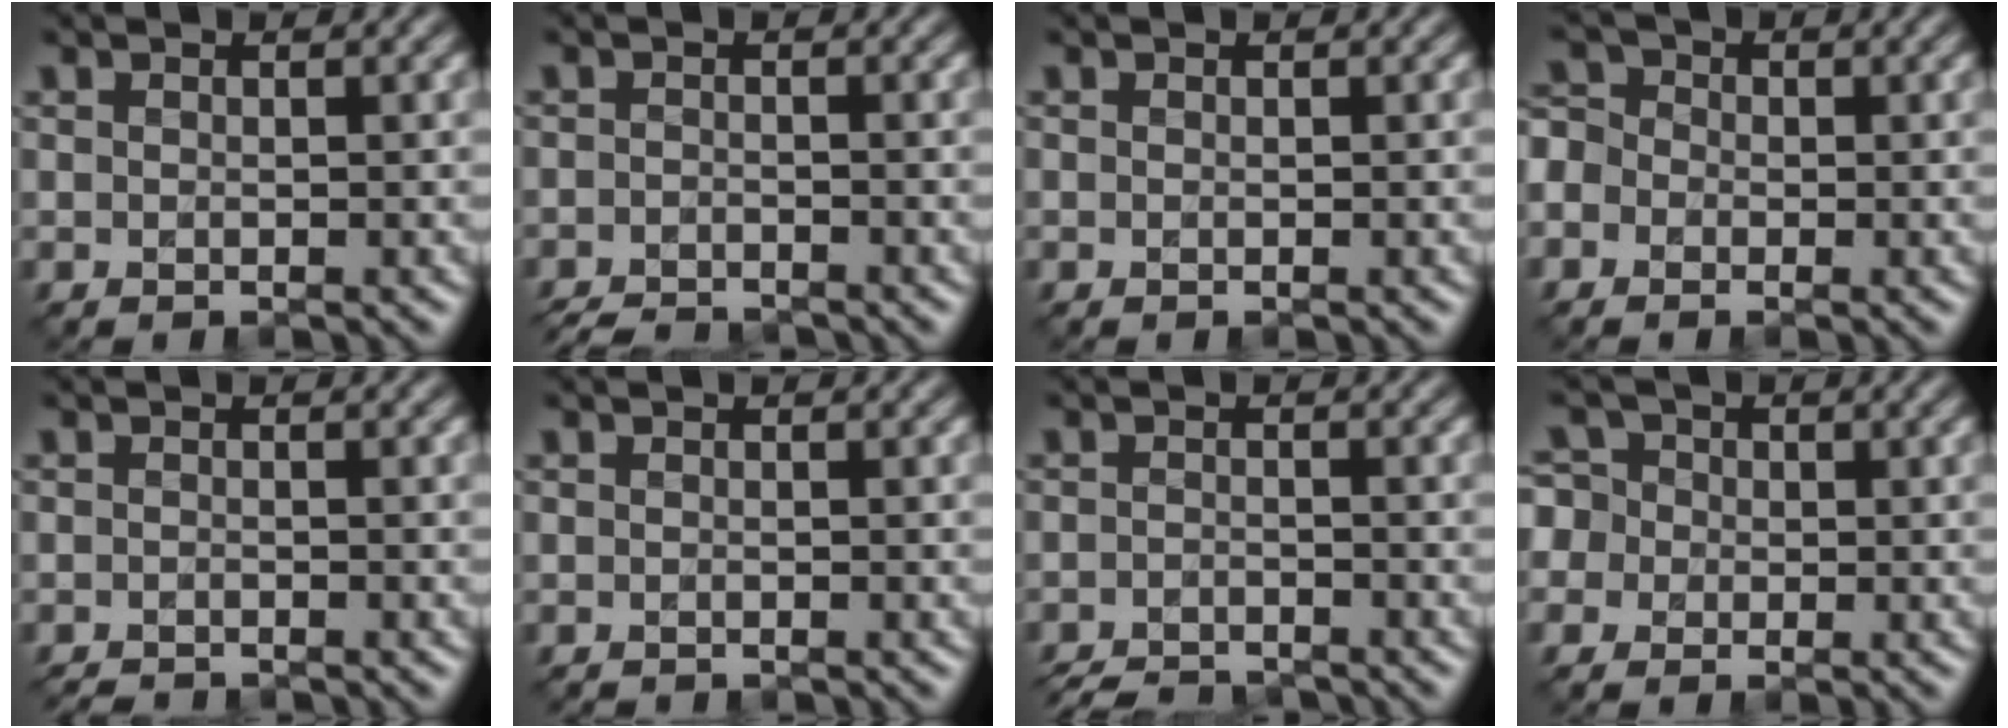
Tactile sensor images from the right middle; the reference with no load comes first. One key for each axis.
{"total": 2.7, "fx": -2.6, "fy": 0.4, "fz": 0.7, "tx": -0.009, "ty": -0.006, "tz": -0.051}
{"total": 0.0}
{"total": 2.9, "fx": -0.8, "fy": 2.6, "fz": 1.0, "tx": -0.014, "ty": 0.017, "tz": -0.032}
{"total": 1.7, "fx": -1.6, "fy": 0.2, "fz": 0.4, "tx": -0.003, "ty": -0.007, "tz": -0.030}
{"total": 0.6, "fx": -0.6, "fy": 0.0, "fz": 0.0, "tx": 0.001, "ty": -0.006, "tz": -0.011}
{"total": 3.5, "fx": -3.3, "fy": 0.6, "fz": 0.9, "tx": -0.013, "ty": -0.007, "tz": -0.063}
{"total": 4.9, "fx": 0.0, "fy": 4.5, "fz": 2.0, "tx": -0.038, "ty": 0.037, "tz": -0.039}